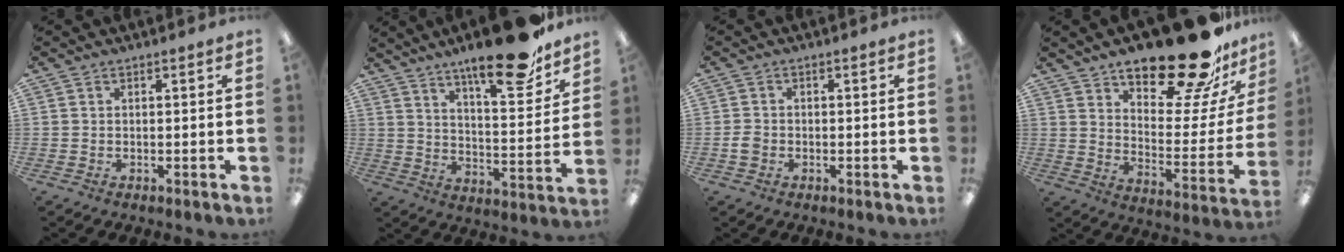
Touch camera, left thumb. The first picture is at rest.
{"total": 19.5, "force": [15.1, 4.6, 11.4], "torque": [-0.171, -0.098, 0.243]}
{"total": 2.2, "force": [-0.6, 1.7, 1.2], "torque": [-0.023, 0.004, -0.011]}
{"total": 24.9, "force": [19.8, 7.7, 12.9], "torque": [-0.172, -0.136, 0.325]}